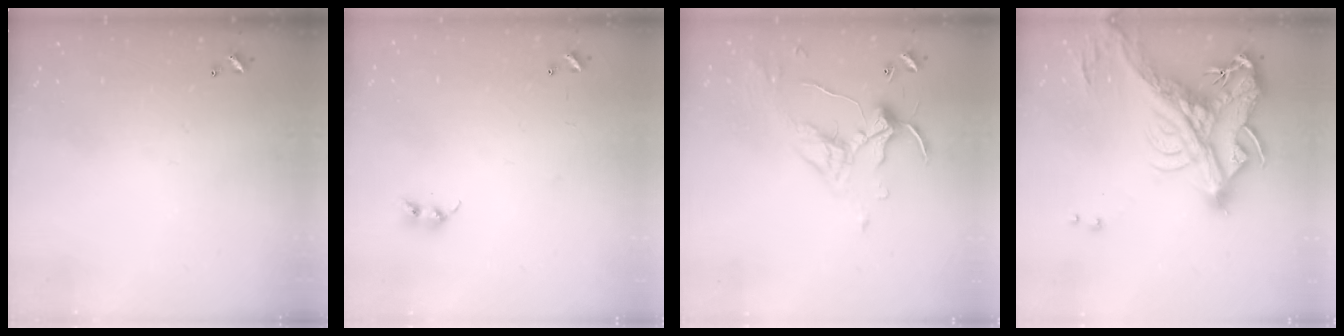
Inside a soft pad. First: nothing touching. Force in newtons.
{"total": 7.6, "press": 7.6, "slide": 0.5}
{"total": 1.7, "press": 1.5, "slide": 0.8}
{"total": 12.9, "press": 12.6, "slide": 3.0}